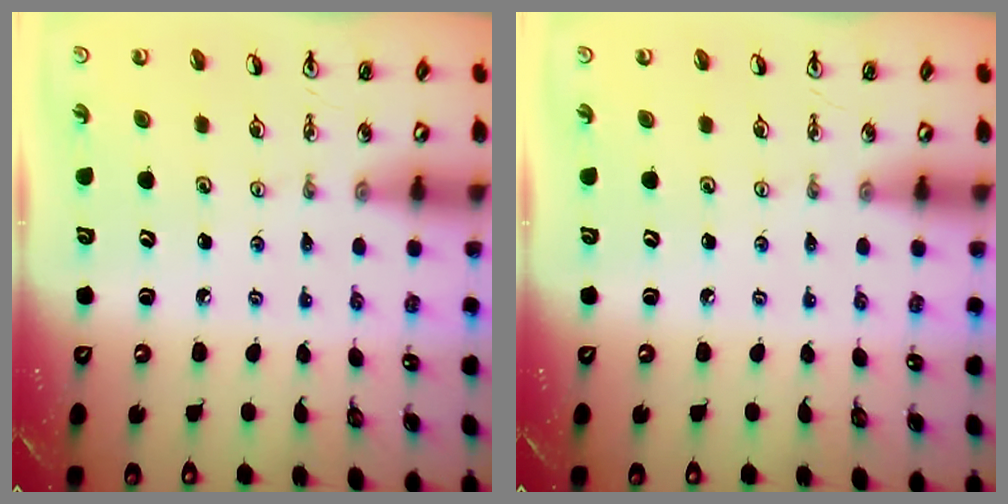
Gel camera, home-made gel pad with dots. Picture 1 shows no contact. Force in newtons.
{"total": 0.0}